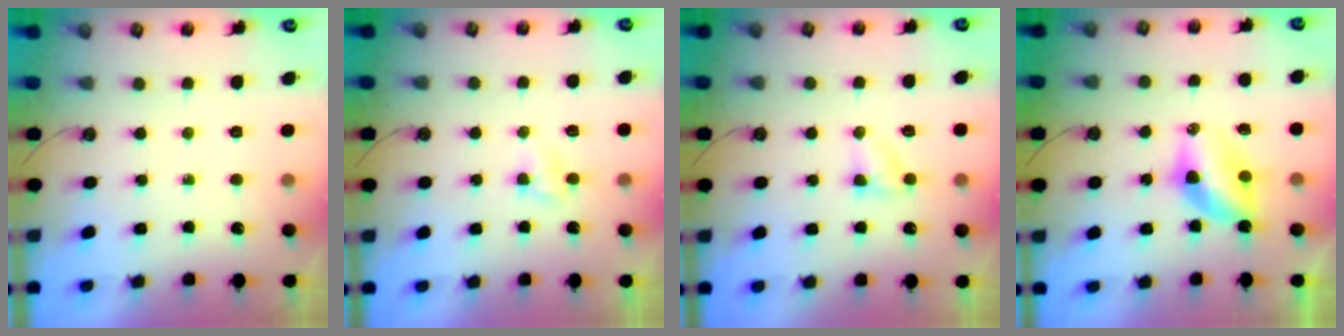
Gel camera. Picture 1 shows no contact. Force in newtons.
{"total": 2.6, "press": 2.6, "slide": 0.3}
{"total": 3.3, "press": 3.3, "slide": 0.3}
{"total": 7.6, "press": 7.6, "slide": 0.5}